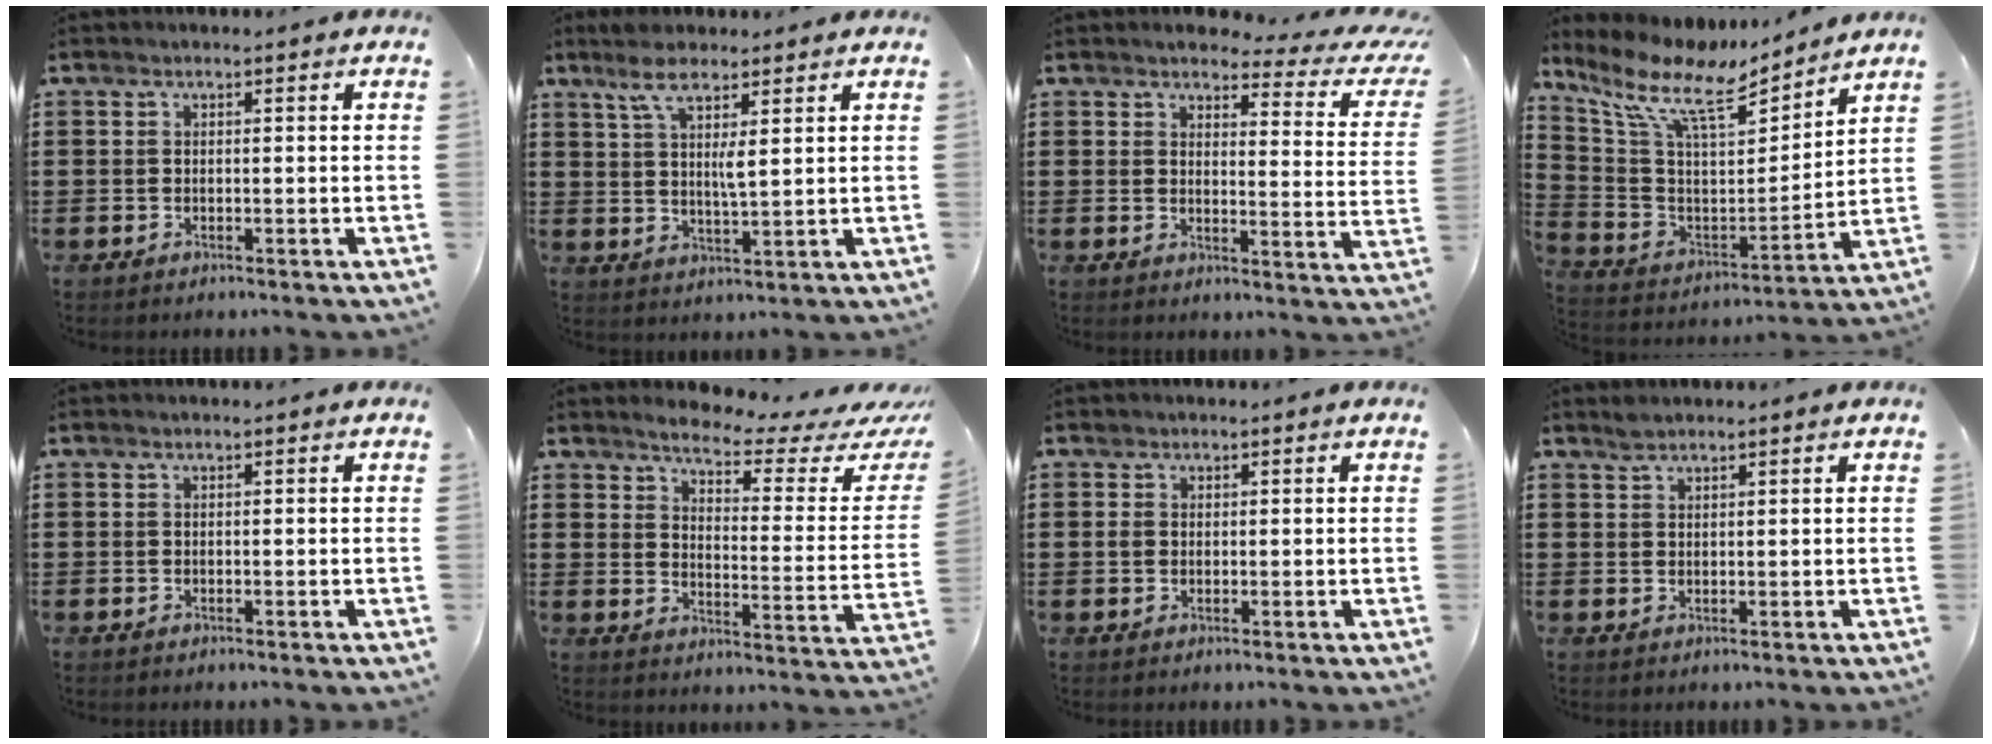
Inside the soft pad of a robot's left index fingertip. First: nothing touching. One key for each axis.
{"total": 6.8, "fx": 3.9, "fy": 1.7, "fz": 5.3, "tx": -0.106, "ty": -0.005, "tz": 0.065}
{"total": 4.0, "fx": 3.4, "fy": 0.6, "fz": 1.9, "tx": -0.046, "ty": -0.021, "tz": 0.055}
{"total": 10.7, "fx": 7.8, "fy": 3.5, "fz": 6.4, "tx": -0.159, "ty": -0.043, "tz": 0.129}
{"total": 0.0}
{"total": 4.3, "fx": 3.9, "fy": 0.3, "fz": 1.9, "tx": -0.045, "ty": -0.034, "tz": 0.056}
{"total": 1.2, "fx": 0.3, "fy": 1.1, "fz": 0.4, "tx": -0.010, "ty": 0.007, "tz": 0.006}
{"total": 1.4, "fx": 1.3, "fy": 0.3, "fz": 0.3, "tx": -0.009, "ty": 0.001, "tz": 0.024}